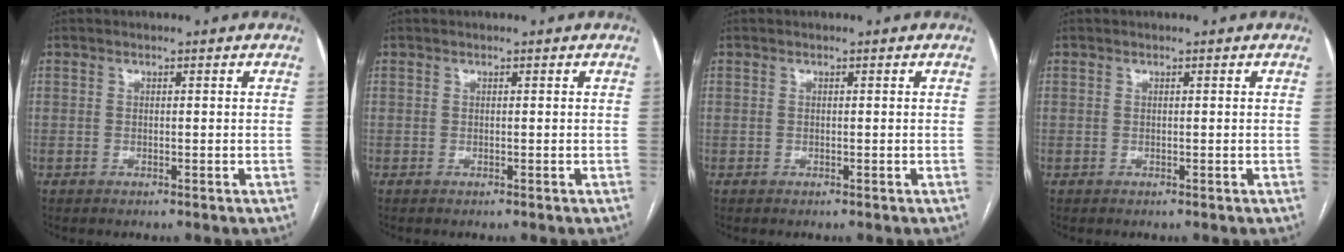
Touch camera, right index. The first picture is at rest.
{"total": 0.0}
{"total": 0.0}
{"total": 0.0}